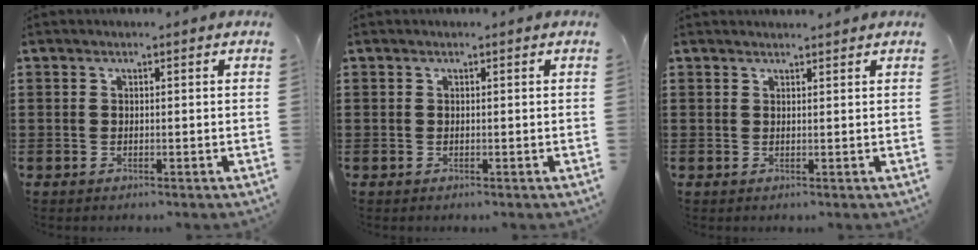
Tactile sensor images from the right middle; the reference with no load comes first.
{"total": 0.0}
{"total": 1.0, "force": [1.0, -0.1, 0.1], "torque": [-0.004, -0.001, 0.019]}